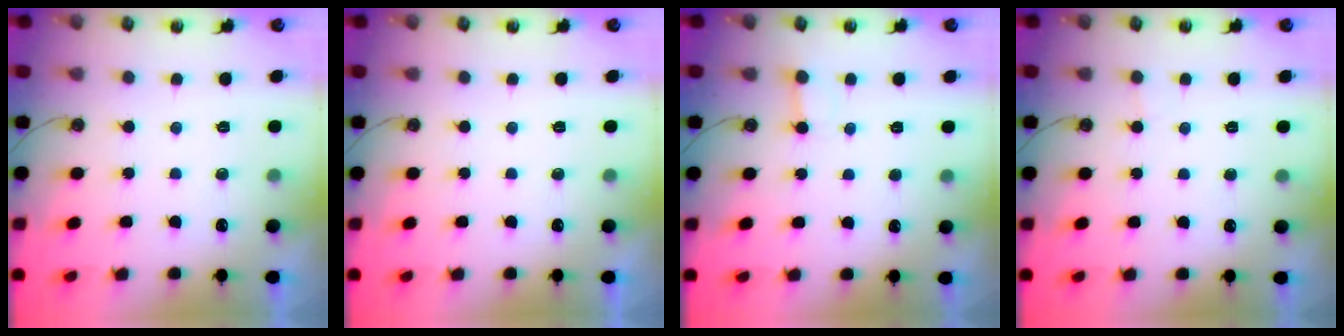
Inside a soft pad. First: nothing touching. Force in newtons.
{"total": 0.0}
{"total": 2.6, "press": 2.6, "slide": 0.2}
{"total": 2.9, "press": 2.9, "slide": 0.2}